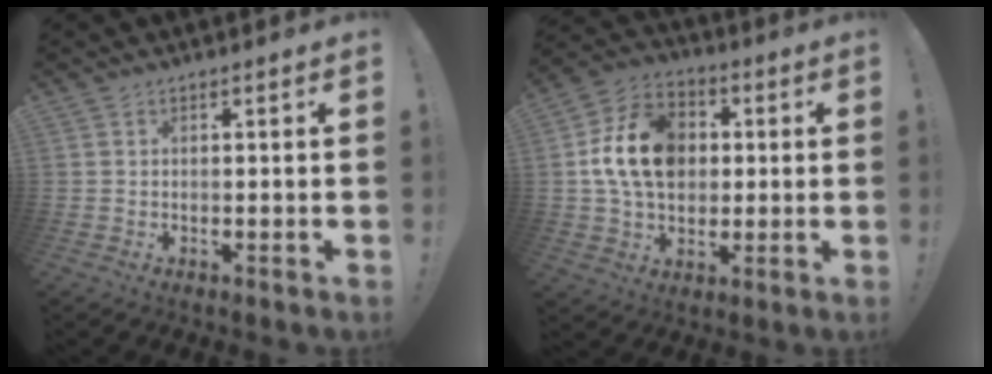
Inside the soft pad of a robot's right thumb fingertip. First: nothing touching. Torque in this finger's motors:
{"motor_torque": [2.19, 2.58, 0.18, 0.36, 0.08]}